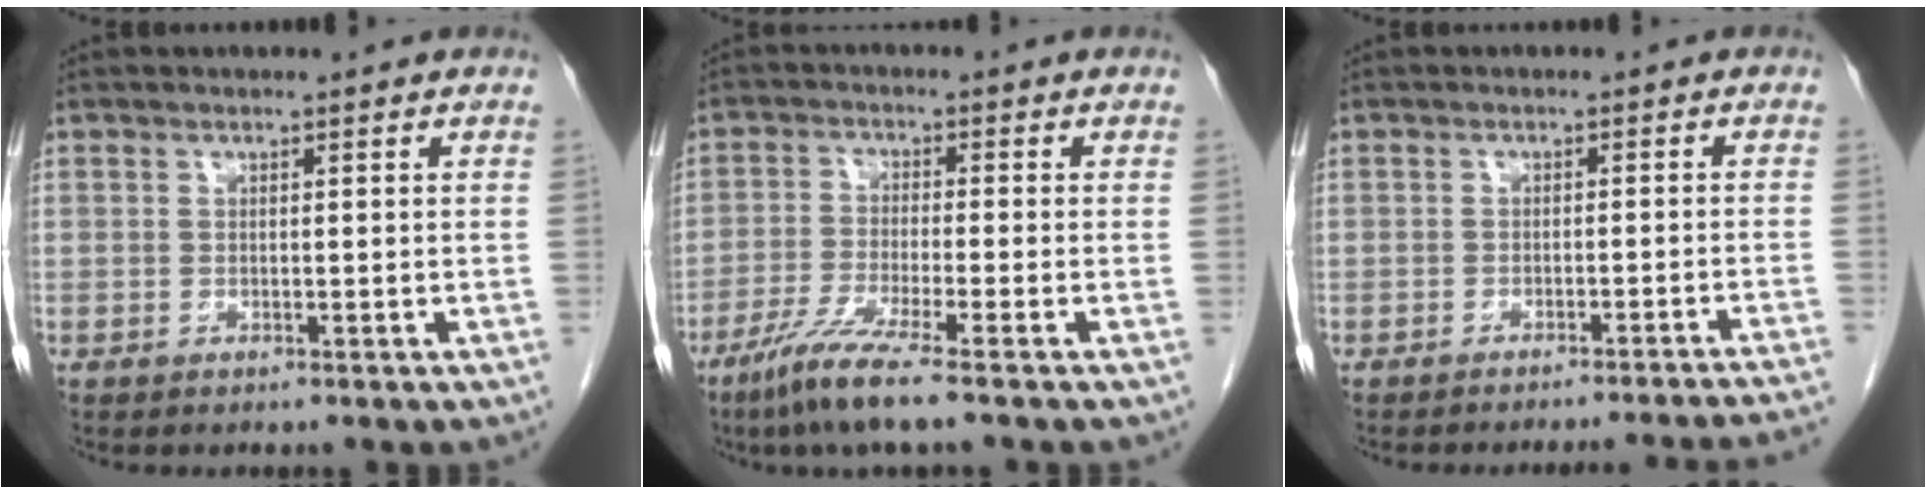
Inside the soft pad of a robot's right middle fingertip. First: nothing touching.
{"total": 7.4, "force": [-5.1, -0.7, 5.3], "torque": [-0.106, -0.025, -0.100]}
{"total": 13.5, "force": [-12.9, -2.5, 2.9], "torque": [-0.008, -0.019, -0.146]}